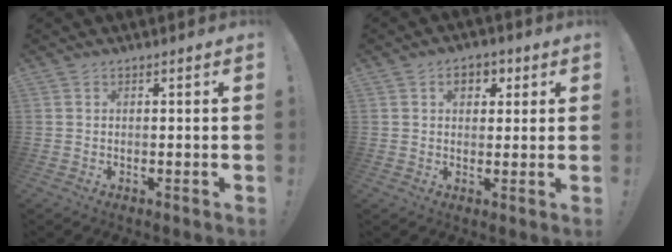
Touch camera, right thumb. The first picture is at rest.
{"total": 5.4, "force": [1.9, 3.9, 3.2], "torque": [-0.030, 0.001, 0.028]}